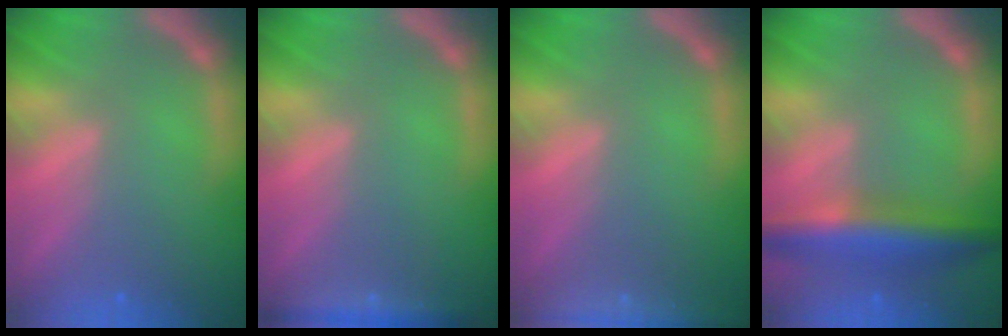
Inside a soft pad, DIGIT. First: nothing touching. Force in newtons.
{"total": 3.0}
{"total": 9.0}
{"total": 7.0}